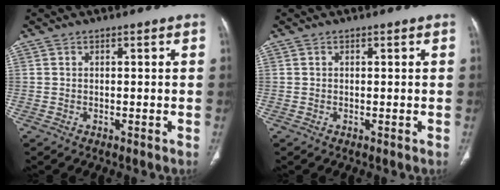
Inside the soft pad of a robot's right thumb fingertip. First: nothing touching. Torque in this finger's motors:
{"motor_torque": [-0.11, 0.19, -0.23, 0.09, 0.03]}